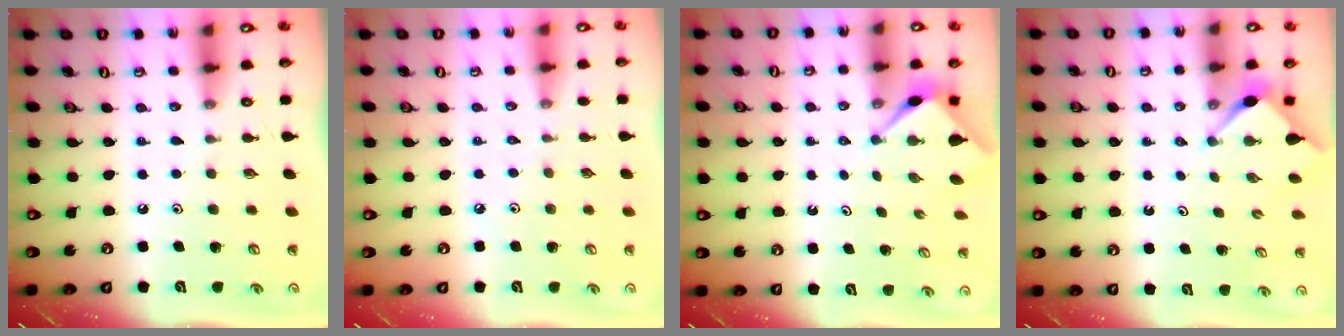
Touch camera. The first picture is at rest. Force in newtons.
{"total": 2.5, "press": 2.4, "slide": 0.5}
{"total": 3.1, "press": 3.1, "slide": 0.3}
{"total": 2.7, "press": 2.7, "slide": 0.3}